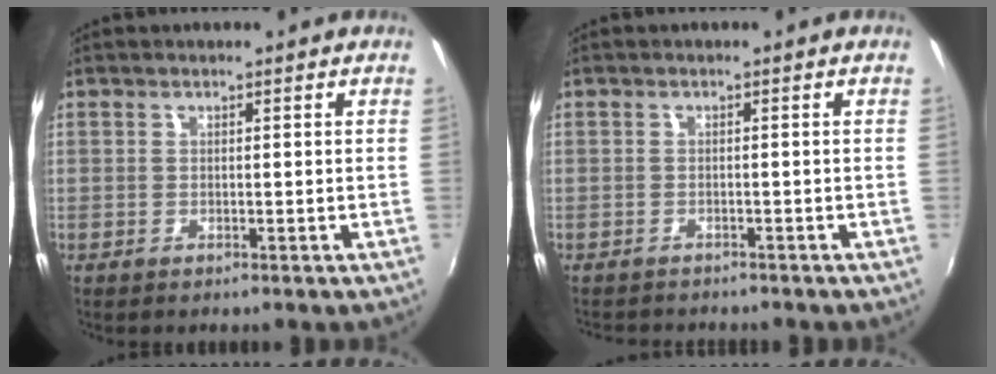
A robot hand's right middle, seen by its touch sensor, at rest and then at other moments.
{"total": 3.1, "force": [-2.9, 0.8, 0.7], "torque": [-0.021, -0.013, -0.047]}